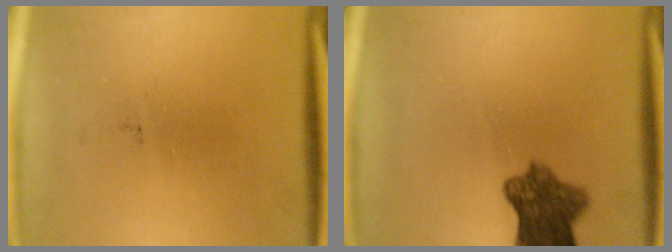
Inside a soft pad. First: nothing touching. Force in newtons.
{"total": 7.7}